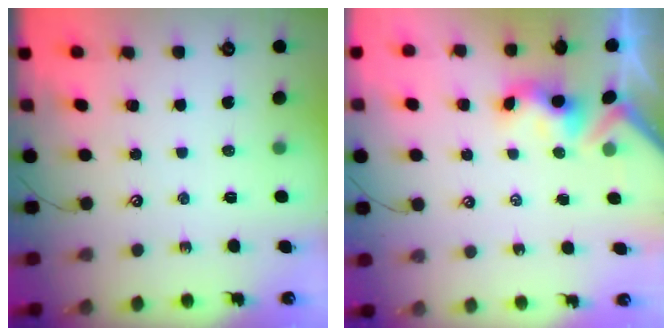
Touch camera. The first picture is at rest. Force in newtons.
{"total": 3.1, "press": 3.1, "slide": 0.4}